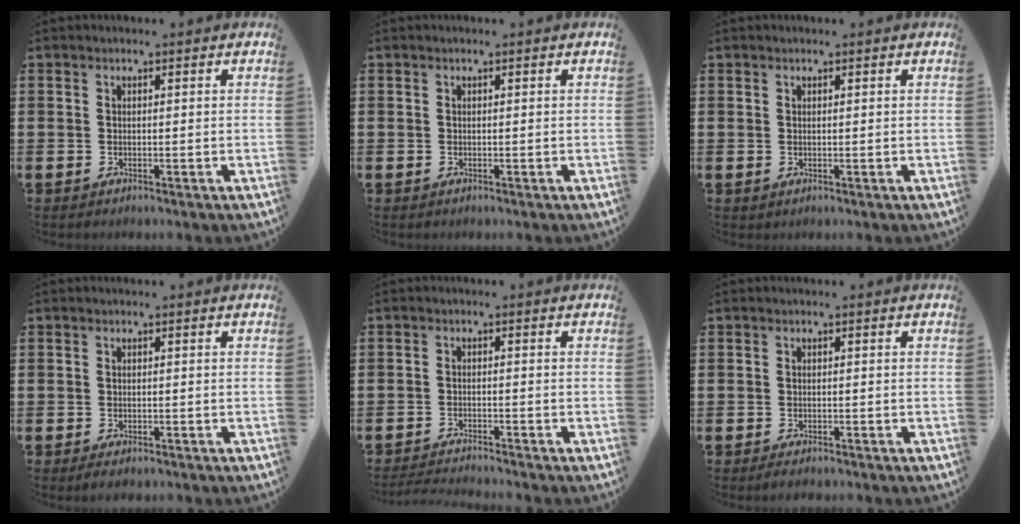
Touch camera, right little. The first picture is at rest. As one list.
[{"total": 0.0}, {"total": 0.0}, {"total": 1.0, "force": [-0.7, 0.3, 0.6], "torque": [-0.012, -0.003, -0.014]}, {"total": 2.1, "force": [-2.0, -0.2, 0.4], "torque": [-0.006, 0.002, -0.042]}, {"total": 1.0, "force": [-0.9, 0.2, 0.5], "torque": [-0.011, -0.001, -0.019]}]